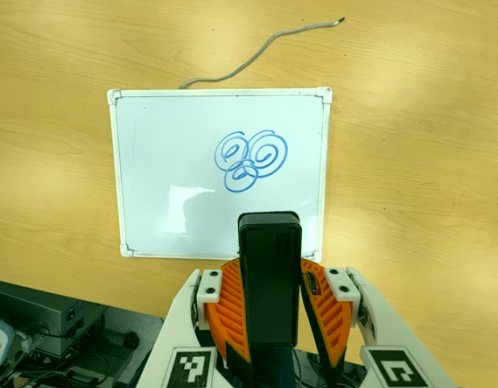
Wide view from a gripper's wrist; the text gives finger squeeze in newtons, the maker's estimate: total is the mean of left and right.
{"total": 6.7, "left": 6.2, "right": 7.1}